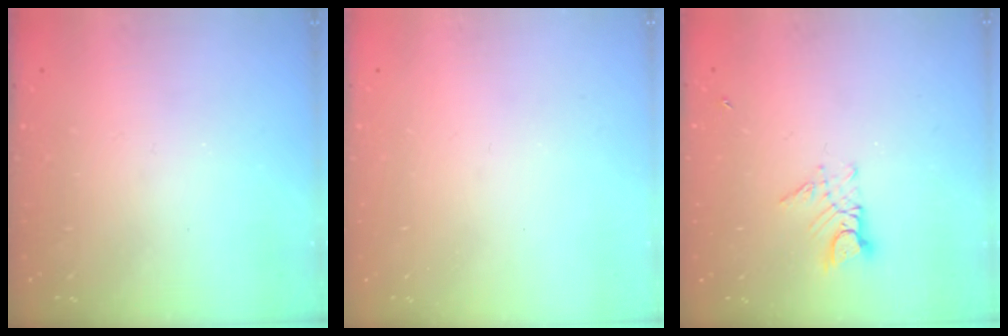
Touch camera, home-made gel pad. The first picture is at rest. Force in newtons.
{"total": 0.0}
{"total": 6.7, "press": 6.7, "slide": 0.6}